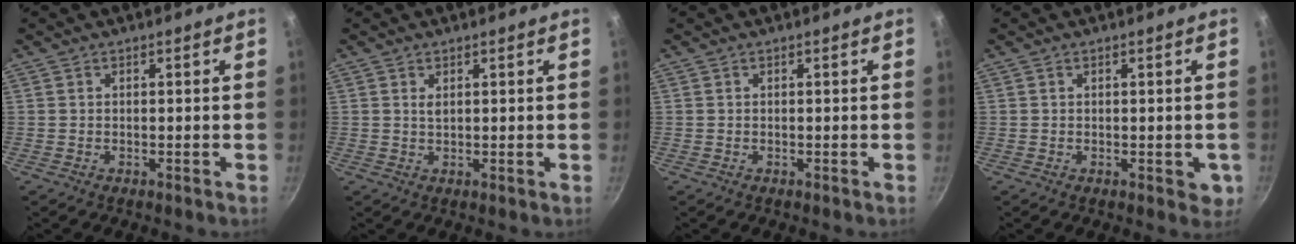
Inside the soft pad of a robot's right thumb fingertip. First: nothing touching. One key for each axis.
{"total": 1.2, "fx": 0.6, "fy": 0.4, "fz": 1.0, "tx": -0.017, "ty": -0.004, "tz": 0.010}
{"total": 0.0}
{"total": 3.3, "fx": -0.3, "fy": 1.8, "fz": 2.8, "tx": -0.019, "ty": -0.003, "tz": -0.003}